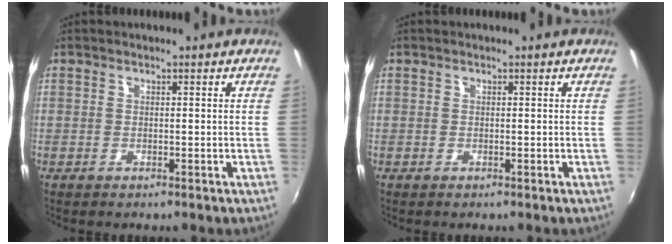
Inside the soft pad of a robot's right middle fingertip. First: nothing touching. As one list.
[{"total": 0.0}]